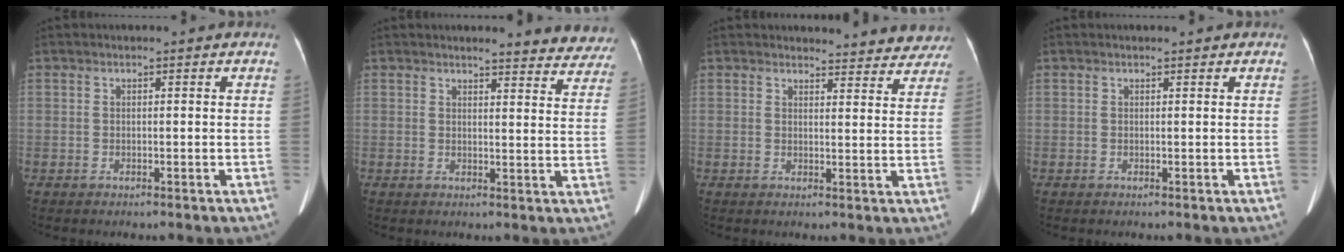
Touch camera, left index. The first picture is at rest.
{"total": 10.6, "force": [10.2, 1.8, 2.3], "torque": [0.004, -0.033, 0.087]}
{"total": 10.6, "force": [10.2, 2.7, 0.9], "torque": [0.027, -0.023, 0.088]}
{"total": 0.6, "force": [0.5, 0.1, 0.3], "torque": [-0.009, 0.004, 0.009]}